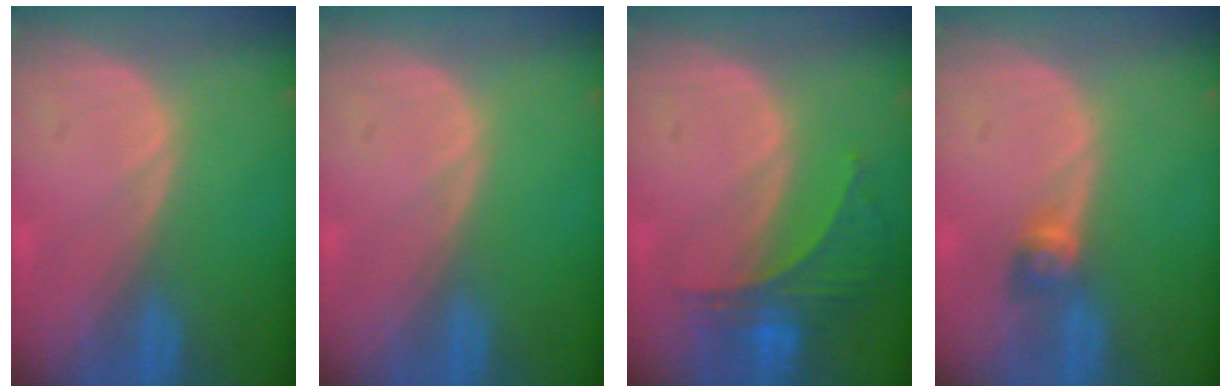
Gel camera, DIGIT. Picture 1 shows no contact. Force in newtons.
{"total": 0.0}
{"total": 6.1, "press": 5.7, "slide": 2.1}
{"total": 2.6, "press": 2.4, "slide": 1.0}